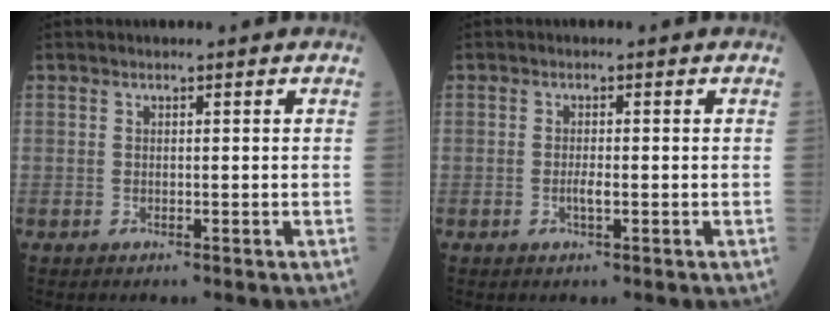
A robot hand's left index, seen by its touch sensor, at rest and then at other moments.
{"total": 1.6, "force": [-0.4, 0.4, 1.5], "torque": [-0.032, -0.001, -0.005]}